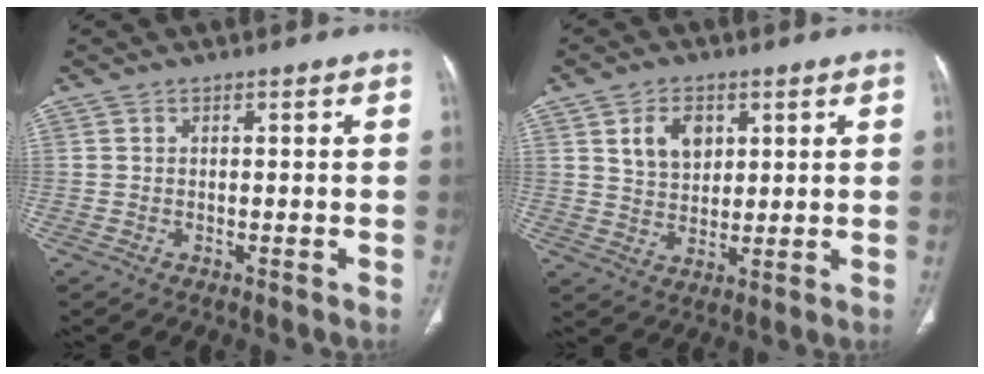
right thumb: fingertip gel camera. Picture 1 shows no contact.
{"total": 7.4, "force": [3.0, 5.2, 4.4], "torque": [-0.052, -0.018, 0.057]}